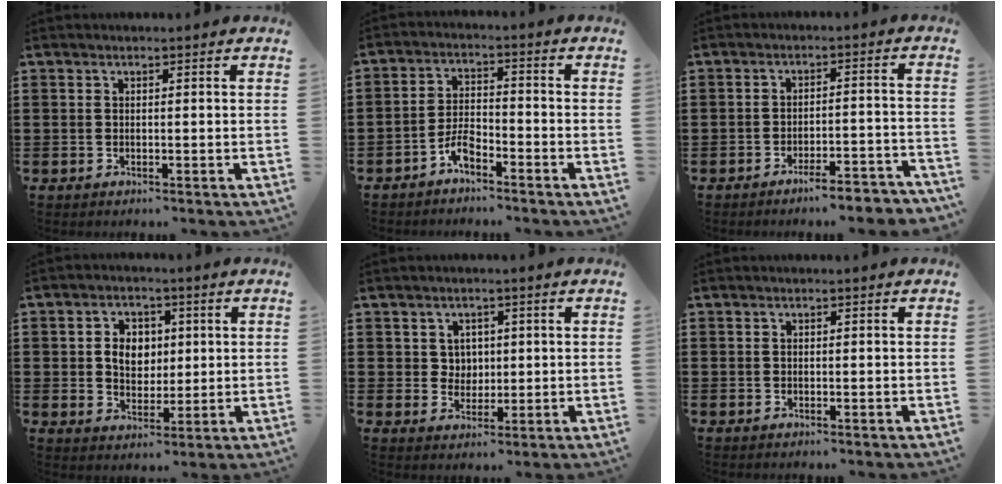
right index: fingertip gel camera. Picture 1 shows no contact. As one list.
[{"total": 4.0, "force": [-3.0, 1.5, 2.1], "torque": [-0.053, 0.006, -0.063]}, {"total": 4.2, "force": [-3.8, 0.1, 1.7], "torque": [-0.028, -0.003, -0.072]}, {"total": 5.3, "force": [0.6, 4.3, 3.1], "torque": [-0.067, 0.012, 0.005]}, {"total": 2.9, "force": [1.0, 2.7, 0.8], "torque": [-0.027, 0.011, 0.016]}, {"total": 0.0}]